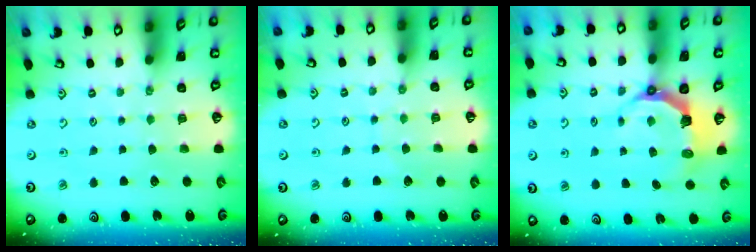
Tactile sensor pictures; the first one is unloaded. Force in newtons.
{"total": 4.1, "press": 4.1, "slide": 0.4}
{"total": 7.0, "press": 5.3, "slide": 4.5}